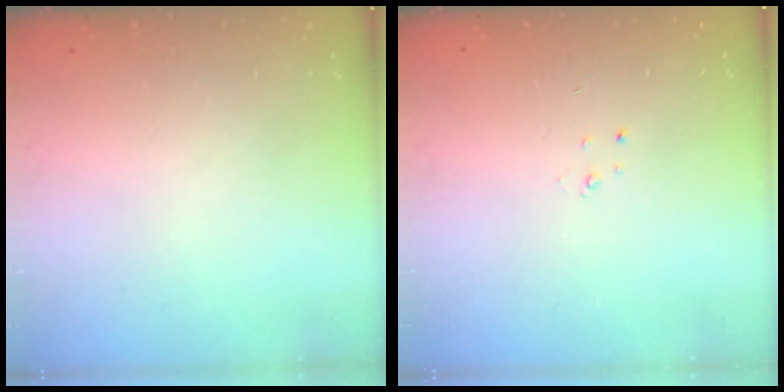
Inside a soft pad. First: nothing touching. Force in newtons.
{"total": 2.3, "press": 2.3, "slide": 0.3}